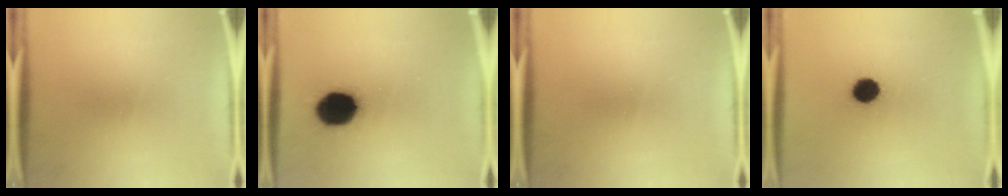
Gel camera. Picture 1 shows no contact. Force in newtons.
{"total": 15.3}
{"total": 0.0}
{"total": 7.5}